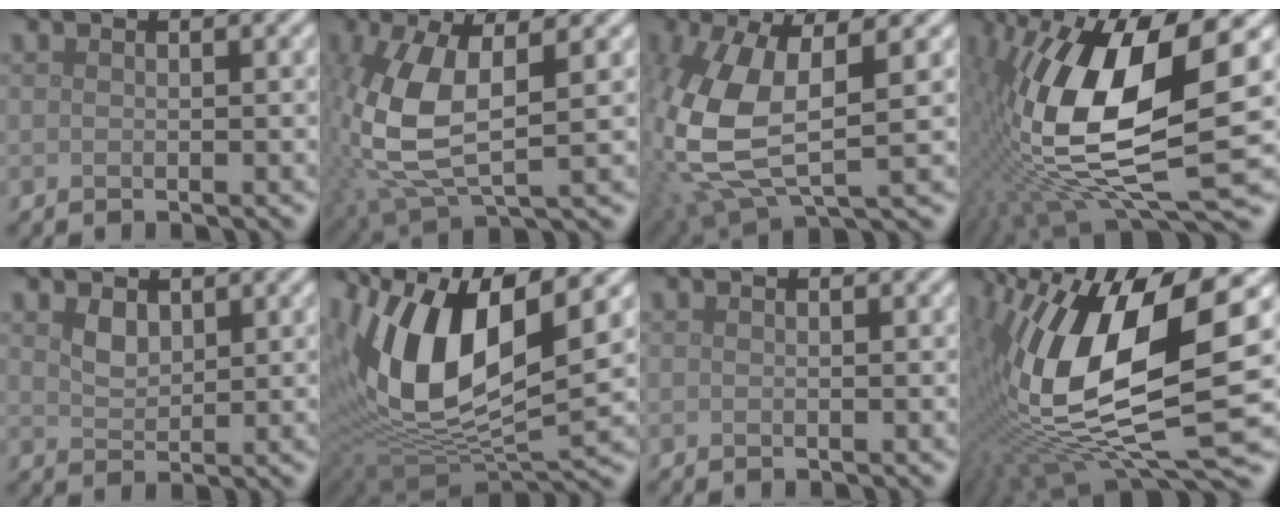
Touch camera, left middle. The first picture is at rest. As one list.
[{"total": 9.1, "force": [0.3, 4.0, 8.1], "torque": [-0.198, -0.003, 0.008]}, {"total": 10.7, "force": [0.2, 5.3, 9.4], "torque": [-0.235, -0.020, 0.008]}, {"total": 14.1, "force": [0.6, 5.2, 13.1], "torque": [-0.265, -0.022, 0.005]}, {"total": 1.8, "force": [1.1, 1.1, 1.0], "torque": [-0.021, -0.002, 0.027]}, {"total": 13.4, "force": [3.9, 6.4, 11.0], "torque": [-0.215, 0.002, 0.068]}, {"total": 0.0}, {"total": 17.1, "force": [1.1, 7.4, 15.4], "torque": [-0.314, -0.014, 0.024]}]